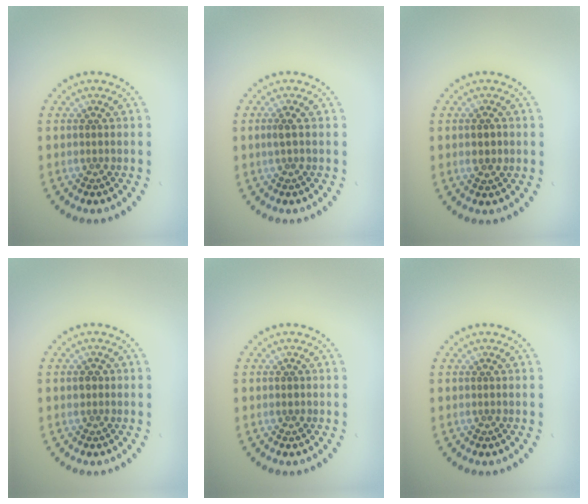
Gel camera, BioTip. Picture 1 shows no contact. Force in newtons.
{"total": 0.9, "press": 0.8, "slide": 0.5}
{"total": 1.2, "press": 1.1, "slide": 0.1}
{"total": 0.8, "press": 0.8, "slide": 0.3}
{"total": 0.5, "press": 0.5, "slide": 0.1}
{"total": 0.0}